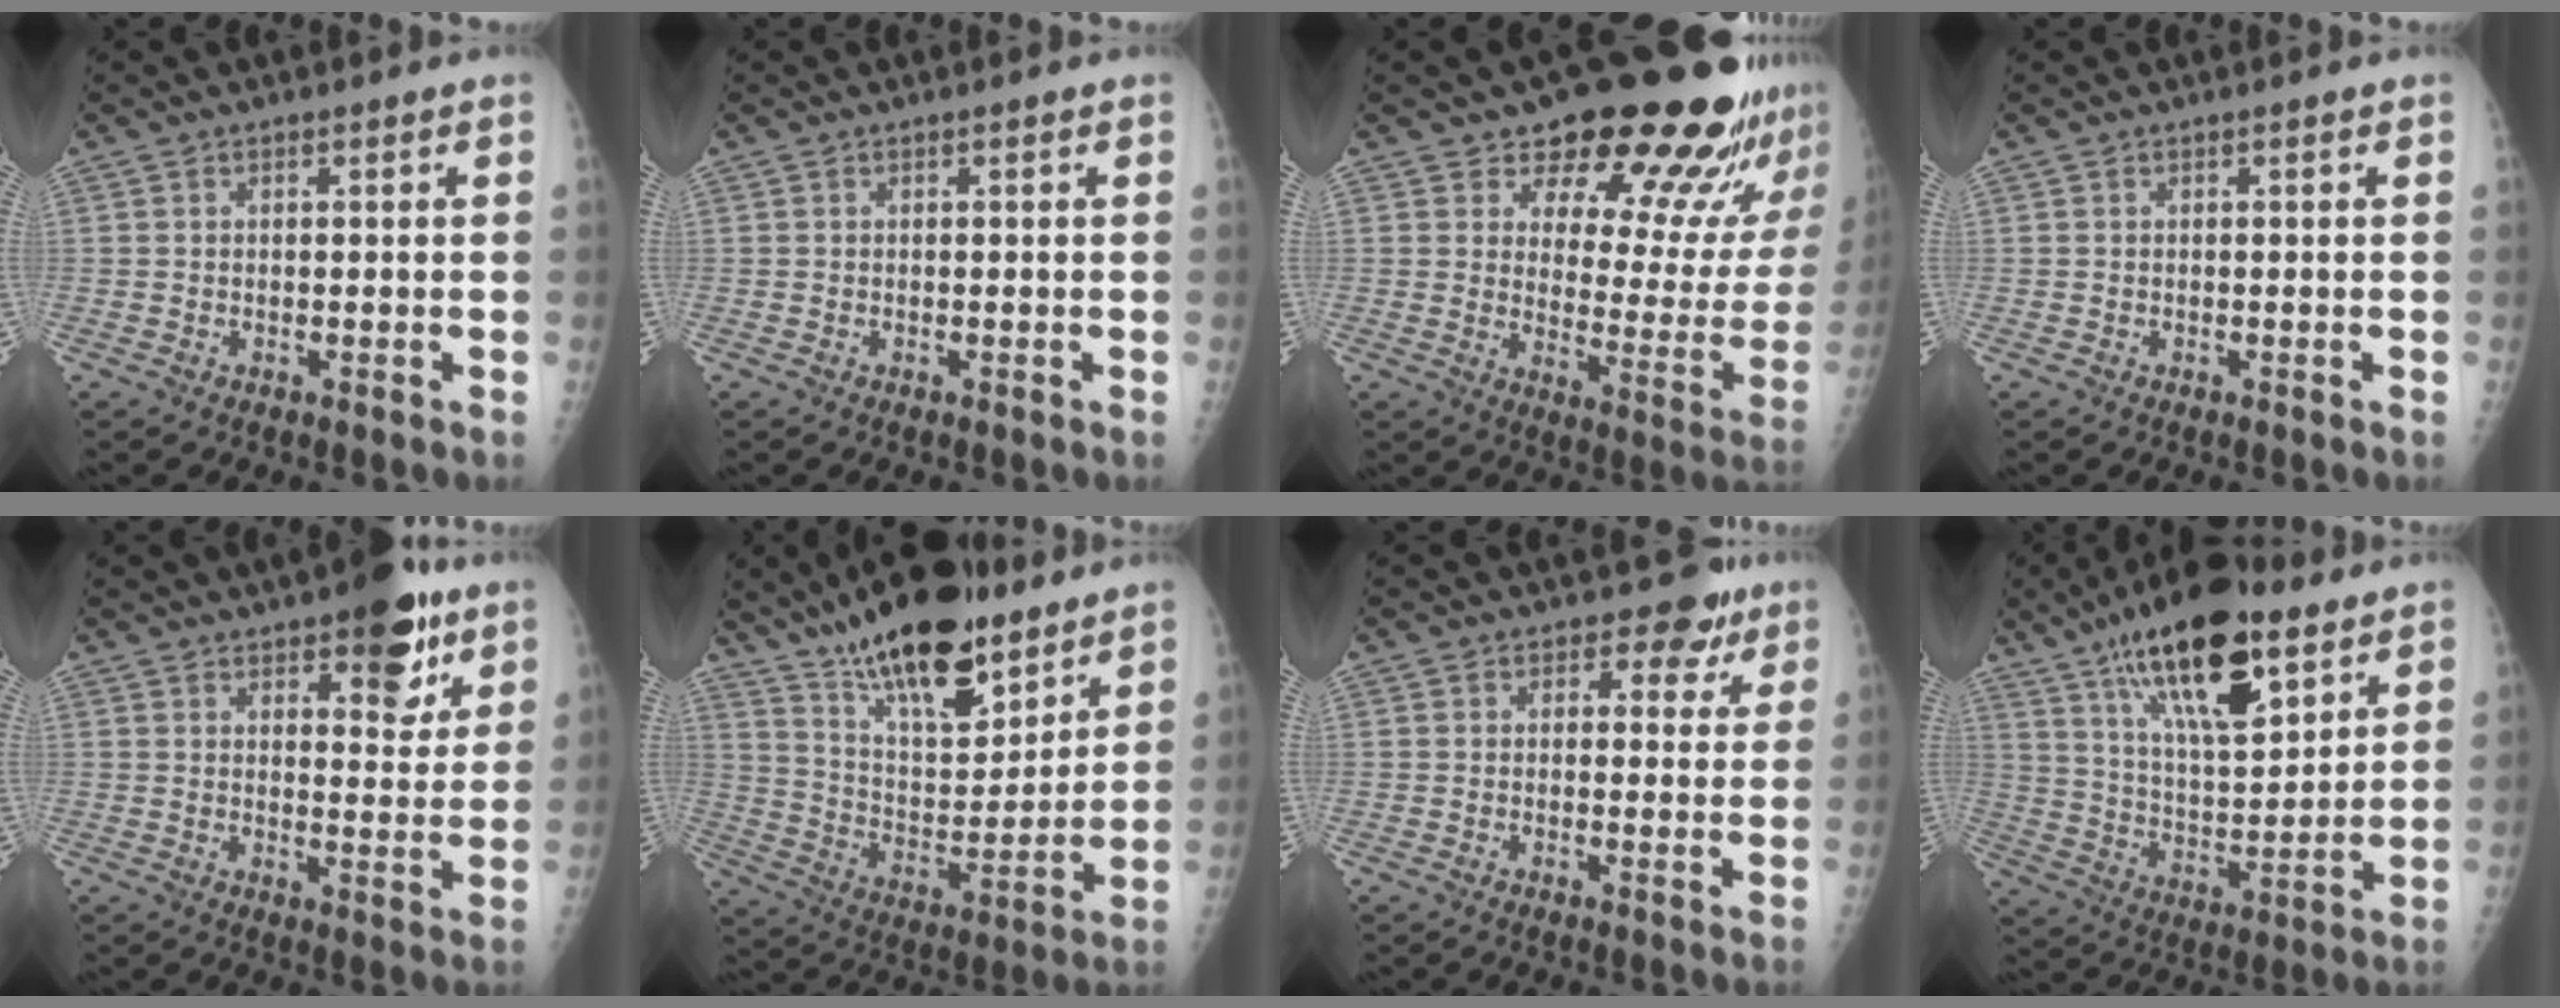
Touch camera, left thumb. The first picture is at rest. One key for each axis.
{"total": 0.0}
{"total": 21.1, "fx": 17.7, "fy": 7.0, "fz": 9.0, "tx": -0.060, "ty": -0.138, "tz": 0.215}
{"total": 0.0}
{"total": 11.1, "fx": 6.5, "fy": 4.7, "fz": 7.7, "tx": -0.065, "ty": -0.031, "tz": 0.086}
{"total": 22.1, "fx": 15.8, "fy": 8.1, "fz": 13.2, "tx": -0.175, "ty": -0.074, "tz": 0.267}
{"total": 5.6, "fx": 3.6, "fy": 3.7, "fz": 2.1, "tx": 0.013, "ty": -0.014, "tz": 0.039}
{"total": 22.1, "fx": 12.9, "fy": 8.3, "fz": 15.9, "tx": -0.243, "ty": -0.049, "tz": 0.225}